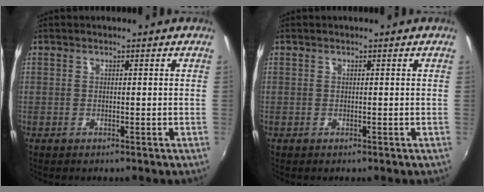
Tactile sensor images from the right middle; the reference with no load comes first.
{"total": 0.0}